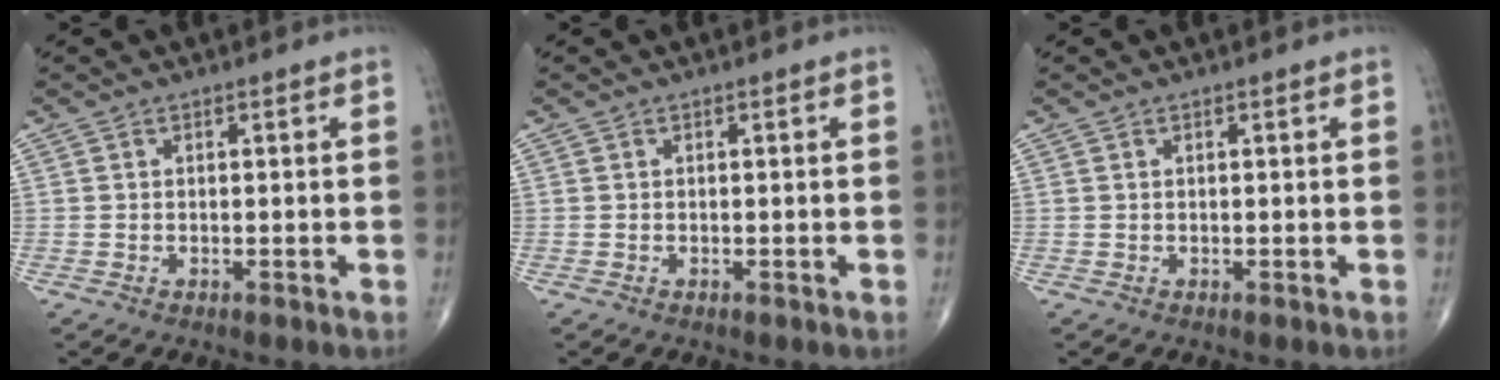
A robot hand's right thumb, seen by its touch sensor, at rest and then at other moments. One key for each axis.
{"total": 0.0}
{"total": 0.0}